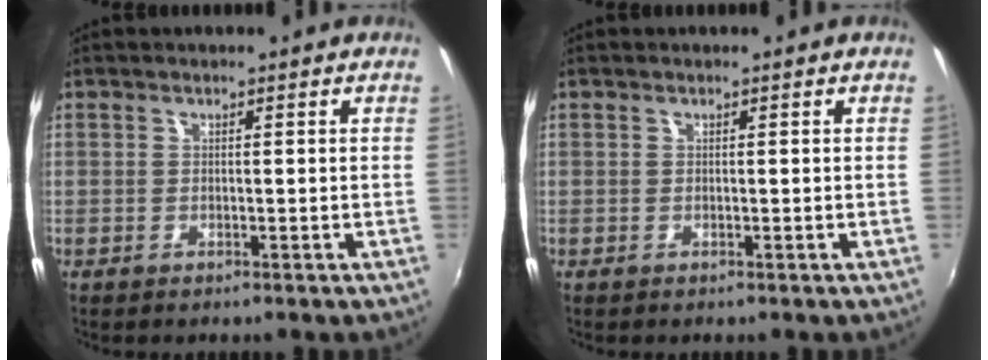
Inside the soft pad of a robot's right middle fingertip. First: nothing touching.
{"total": 0.0}